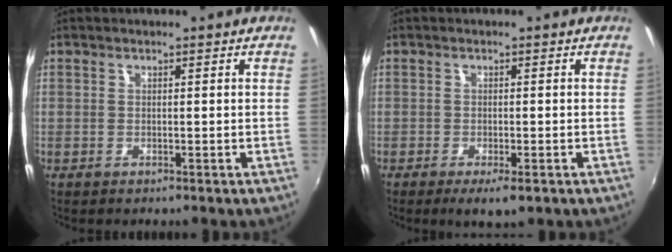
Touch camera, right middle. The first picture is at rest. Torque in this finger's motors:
{"motor_torque": [0.87, -1.27, -0.04, 0.00]}